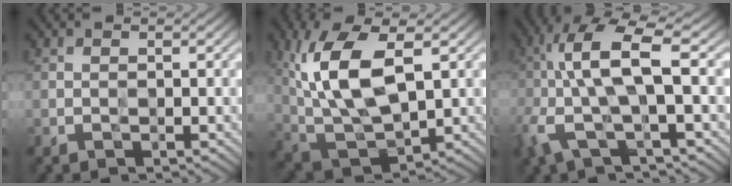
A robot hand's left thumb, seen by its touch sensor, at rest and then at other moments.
{"total": 13.1, "force": [3.6, 6.3, 10.8], "torque": [-0.239, 0.004, 0.072]}
{"total": 10.7, "force": [-1.3, 3.3, 10.1], "torque": [-0.237, 0.006, -0.035]}